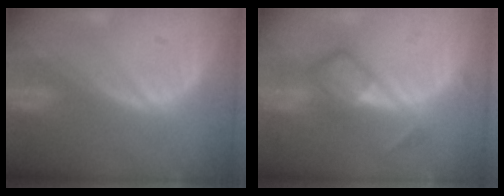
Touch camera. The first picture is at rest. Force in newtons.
{"total": 6.0, "press": 5.2, "slide": 3.1}